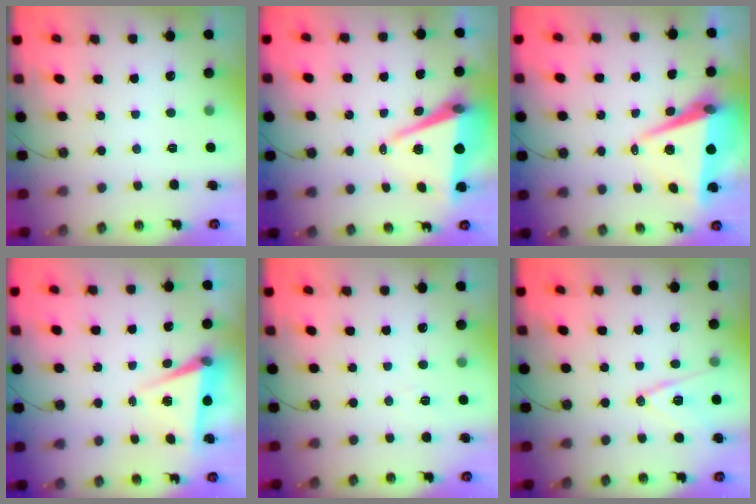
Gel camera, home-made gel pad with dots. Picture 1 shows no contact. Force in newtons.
{"total": 8.5, "press": 7.4, "slide": 4.2}
{"total": 8.9, "press": 7.7, "slide": 4.4}
{"total": 6.7, "press": 5.0, "slide": 4.4}
{"total": 5.7, "press": 3.7, "slide": 4.4}
{"total": 12.5, "press": 12.0, "slide": 3.4}